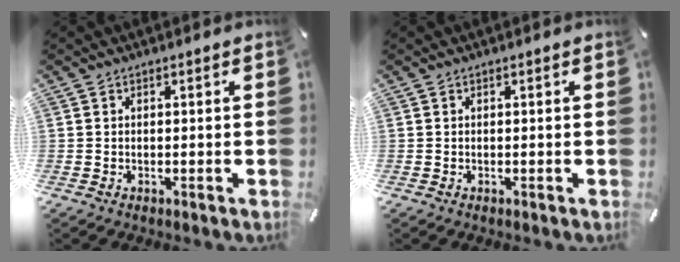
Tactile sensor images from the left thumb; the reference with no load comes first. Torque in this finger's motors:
{"motor_torque": [-0.12, -0.07, -0.05, -0.01, -0.02]}